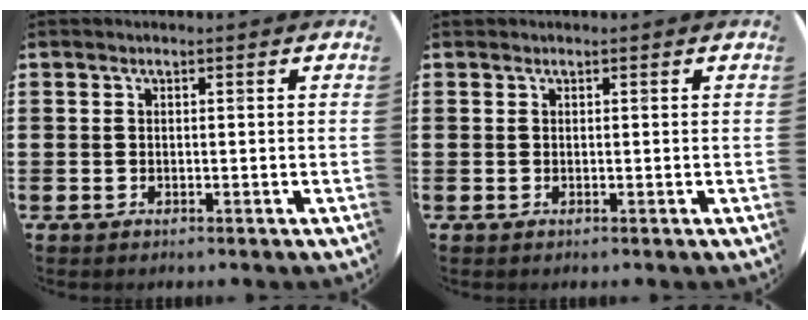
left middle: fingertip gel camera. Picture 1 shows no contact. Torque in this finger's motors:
{"motor_torque": [-0.05, 0.13, -0.03, 0.01]}